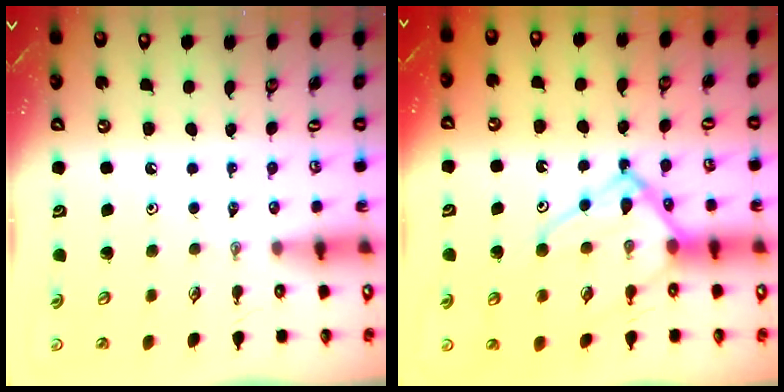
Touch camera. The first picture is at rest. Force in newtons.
{"total": 17.1, "press": 17.0, "slide": 1.7}